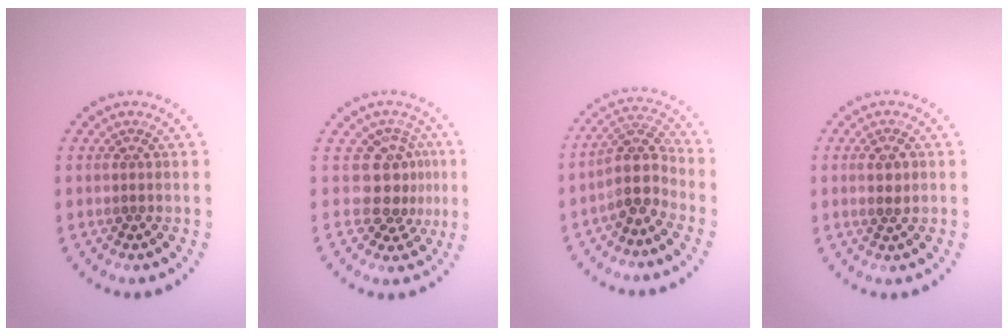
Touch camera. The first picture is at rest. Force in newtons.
{"total": 3.5, "press": 2.6, "slide": 2.4}
{"total": 3.5, "press": 2.9, "slide": 2.0}
{"total": 1.1, "press": 1.0, "slide": 0.4}